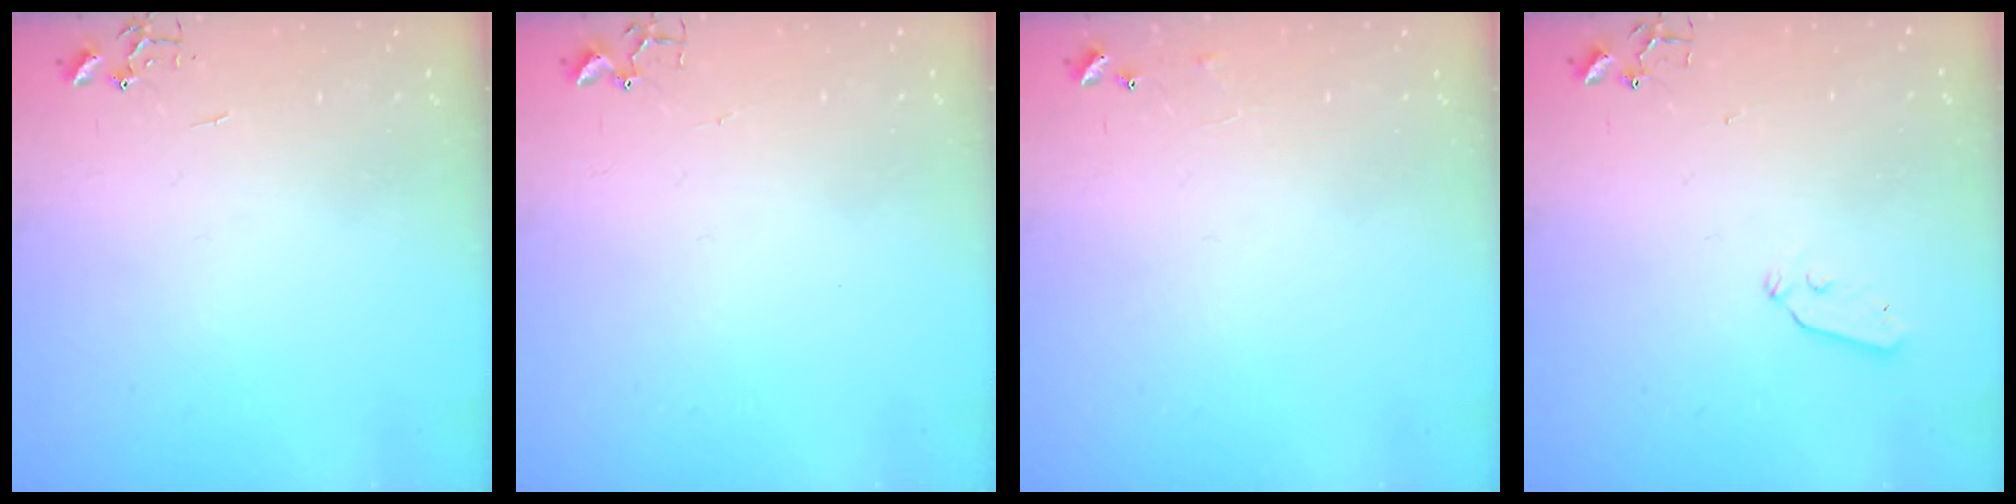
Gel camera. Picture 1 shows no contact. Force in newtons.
{"total": 1.9, "press": 1.9, "slide": 0.2}
{"total": 6.4, "press": 6.3, "slide": 0.5}
{"total": 3.3, "press": 3.3, "slide": 0.4}